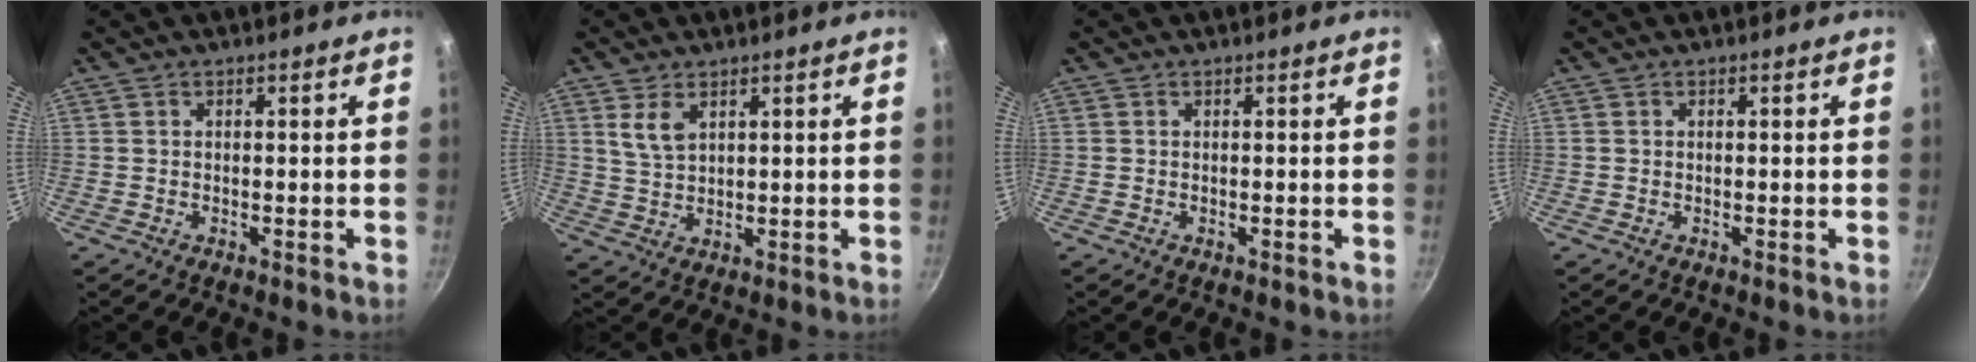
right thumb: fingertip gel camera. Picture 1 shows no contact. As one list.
[{"total": 4.9, "force": [2.4, 2.8, 3.3], "torque": [-0.057, -0.013, 0.052]}, {"total": 0.0}, {"total": 0.0}]